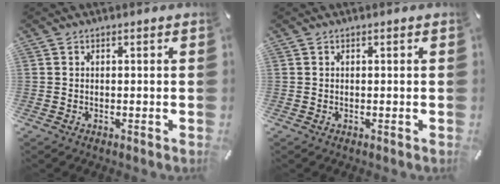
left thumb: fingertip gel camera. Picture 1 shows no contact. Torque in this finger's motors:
{"motor_torque": [0.00, 0.00, -0.01, 0.02, 0.00]}